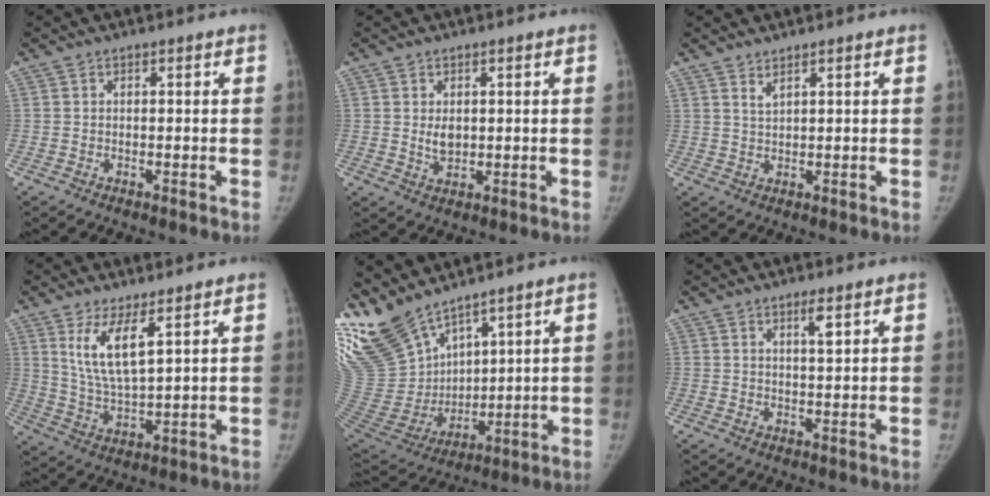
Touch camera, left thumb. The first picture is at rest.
{"total": 2.9, "force": [0.5, 2.0, 2.1], "torque": [-0.027, -0.009, 0.014]}
{"total": 1.6, "force": [1.4, 0.1, 0.7], "torque": [-0.013, -0.012, 0.032]}
{"total": 8.6, "force": [4.2, 2.2, 7.1], "torque": [-0.135, -0.038, 0.094]}
{"total": 20.2, "force": [15.9, 8.3, 9.3], "torque": [-0.191, -0.059, 0.338]}
{"total": 2.3, "force": [1.3, 0.3, 1.9], "torque": [-0.032, -0.007, 0.023]}